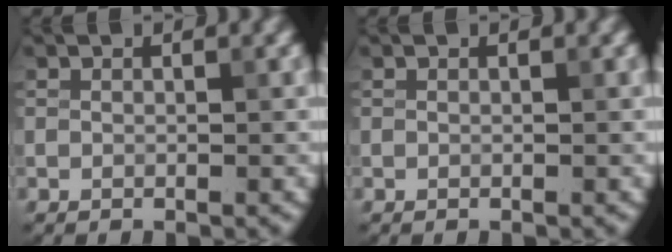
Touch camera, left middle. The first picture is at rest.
{"total": 0.0}